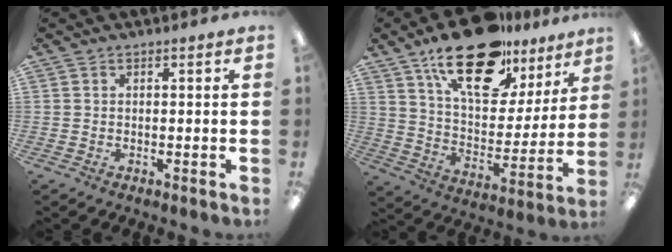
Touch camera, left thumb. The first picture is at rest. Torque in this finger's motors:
{"motor_torque": [0.78, 0.24, 1.72, -1.05, 0.16]}